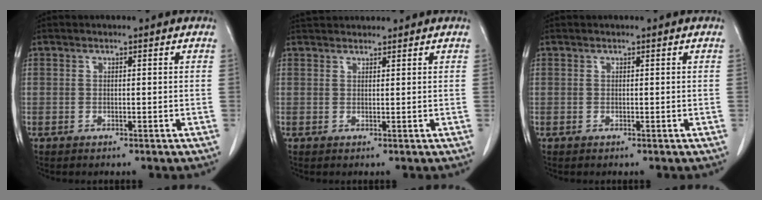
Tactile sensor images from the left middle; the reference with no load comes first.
{"total": 3.1, "force": [3.1, 0.4, 0.3], "torque": [-0.006, 0.028, 0.055]}
{"total": 0.0}